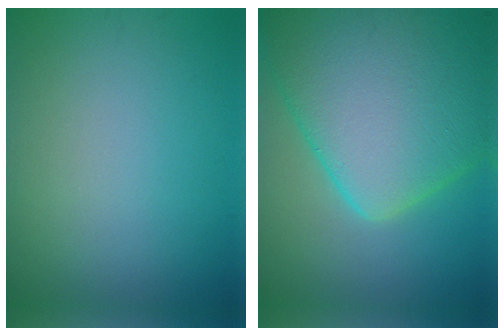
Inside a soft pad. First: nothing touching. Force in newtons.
{"total": 14.7, "press": 14.7, "slide": 0.5}